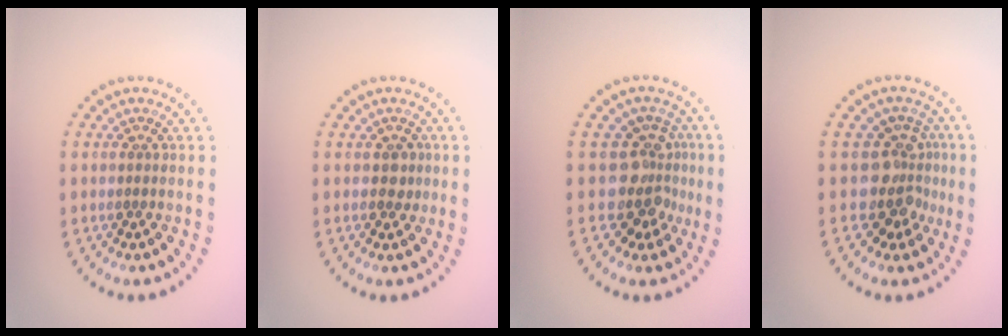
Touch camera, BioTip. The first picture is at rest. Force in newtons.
{"total": 1.1, "press": 1.1, "slide": 0.4}
{"total": 3.7, "press": 2.7, "slide": 2.5}
{"total": 3.7, "press": 2.8, "slide": 2.4}